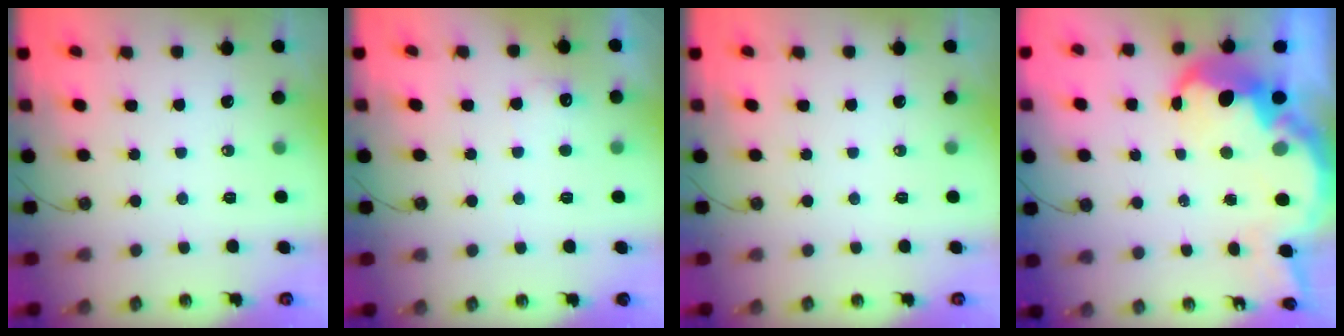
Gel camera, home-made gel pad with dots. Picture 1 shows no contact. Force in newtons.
{"total": 5.7, "press": 5.5, "slide": 1.3}
{"total": 0.0}
{"total": 12.3, "press": 12.2, "slide": 0.9}